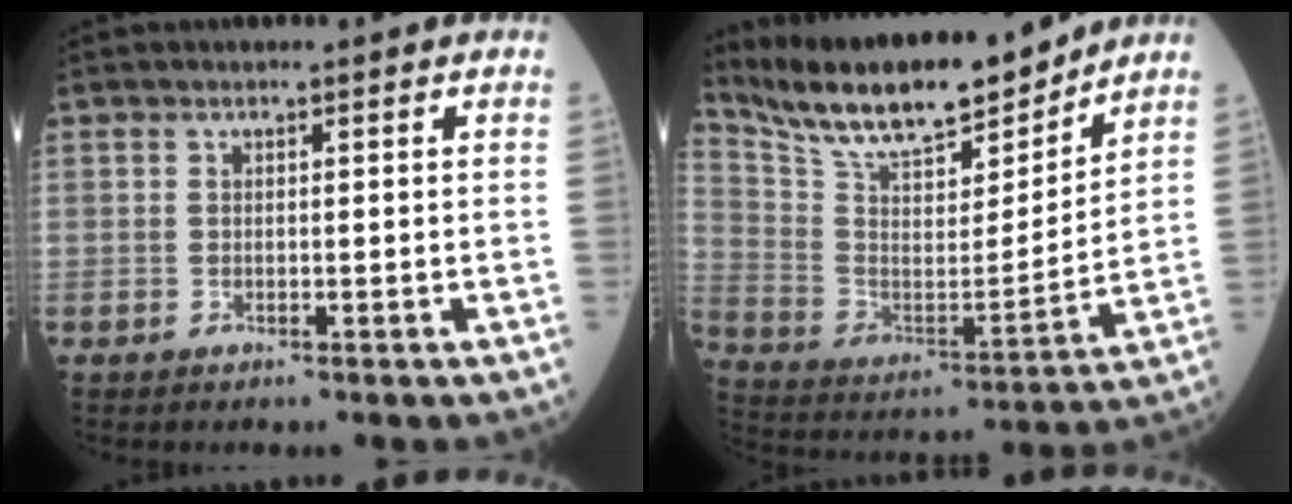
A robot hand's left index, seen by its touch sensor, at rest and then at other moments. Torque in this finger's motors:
{"motor_torque": [-0.09, -0.77, 0.22, 0.04]}